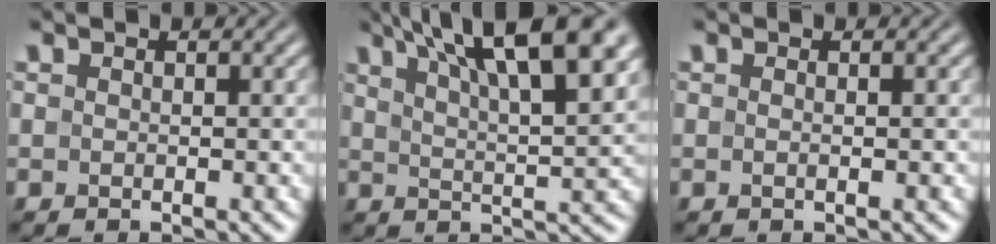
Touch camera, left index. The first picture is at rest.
{"total": 12.9, "force": [7.5, 3.7, 9.9], "torque": [-0.126, 0.029, 0.094]}
{"total": 1.0, "force": [-0.2, 0.3, 0.9], "torque": [-0.013, -0.005, -0.008]}